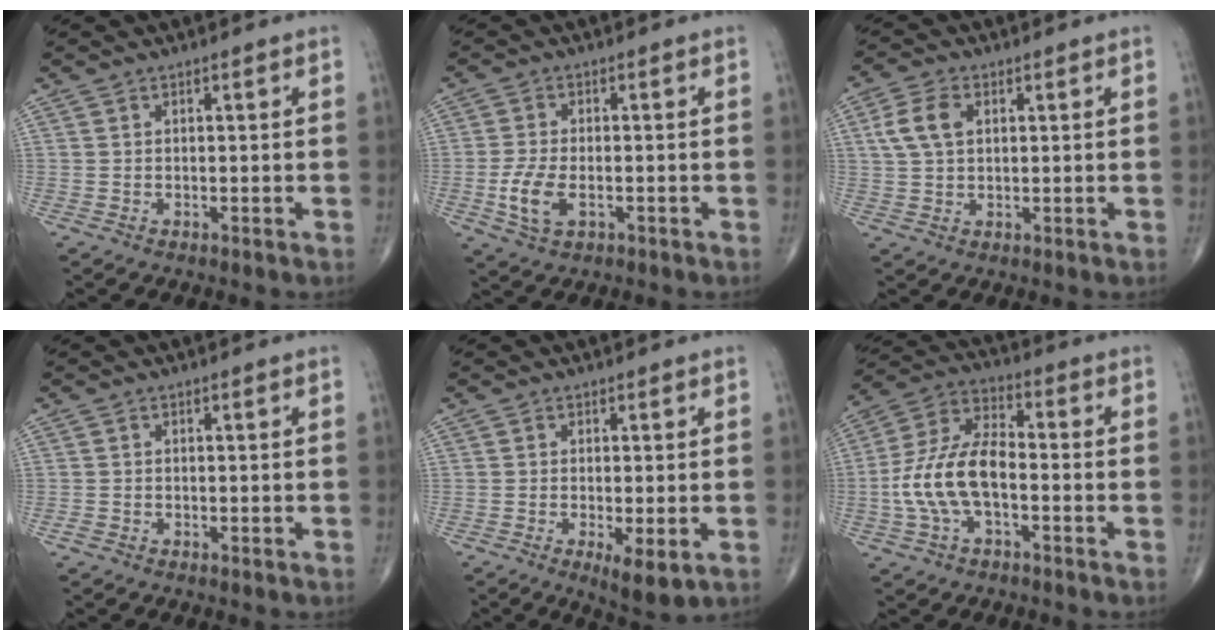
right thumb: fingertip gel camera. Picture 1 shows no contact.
{"total": 6.3, "force": [-1.8, 3.3, 5.1], "torque": [-0.113, -0.001, -0.031]}
{"total": 6.2, "force": [1.7, 3.9, 4.5], "torque": [-0.095, 0.007, 0.031]}
{"total": 0.9, "force": [-0.5, 0.6, 0.5], "torque": [-0.012, -0.001, -0.012]}
{"total": 6.0, "force": [-1.9, 1.8, 5.4], "torque": [-0.088, -0.017, -0.027]}
{"total": 13.4, "force": [-2.7, 6.9, 11.1], "torque": [-0.230, 0.039, -0.056]}